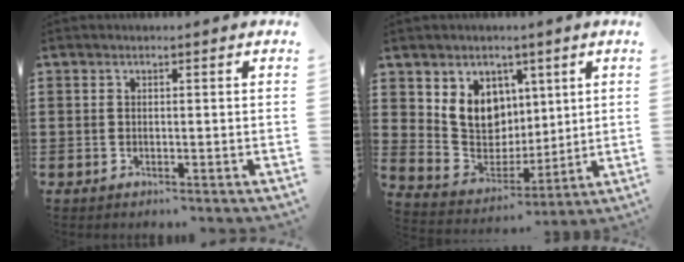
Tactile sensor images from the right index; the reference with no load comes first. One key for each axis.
{"total": 8.8, "fx": 3.1, "fy": 7.6, "fz": 3.1, "tx": -0.089, "ty": -0.013, "tz": 0.063}